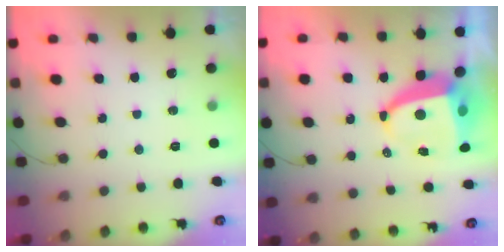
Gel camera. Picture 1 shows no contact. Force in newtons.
{"total": 9.0, "press": 8.9, "slide": 1.2}